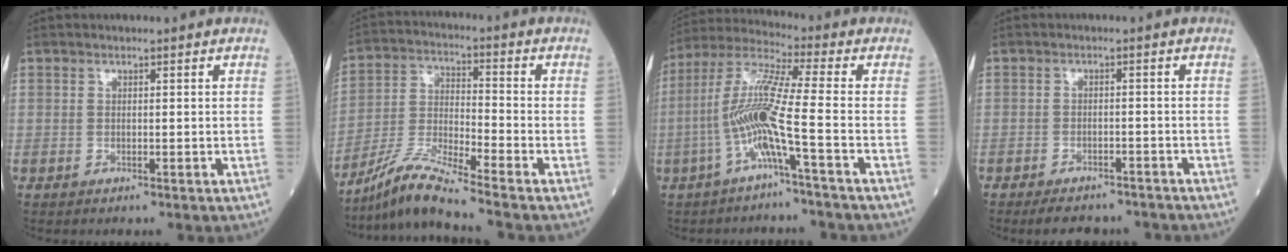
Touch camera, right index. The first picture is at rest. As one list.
[{"total": 8.9, "force": [-7.8, -1.6, 4.0], "torque": [-0.092, -0.020, -0.152]}, {"total": 10.5, "force": [-3.3, -1.0, 9.9], "torque": [-0.212, 0.011, -0.072]}, {"total": 7.2, "force": [-6.5, 2.4, 2.0], "torque": [-0.025, 0.000, -0.083]}]